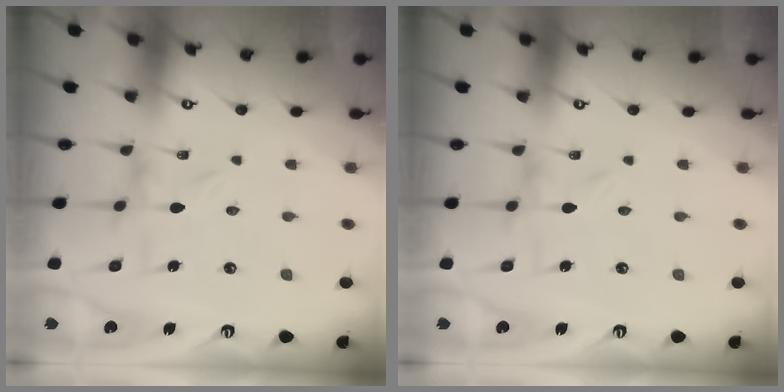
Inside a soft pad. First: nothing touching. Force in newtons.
{"total": 0.0}